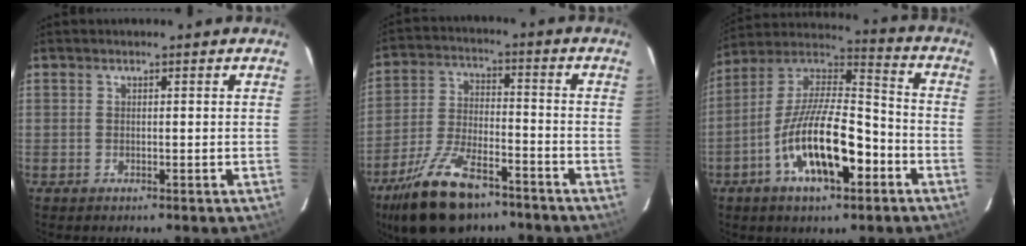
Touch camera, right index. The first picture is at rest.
{"total": 16.8, "force": [-11.9, 7.0, 9.5], "torque": [-0.201, -0.017, -0.209]}
{"total": 18.0, "force": [-7.3, 6.7, 15.0], "torque": [-0.284, 0.000, -0.132]}